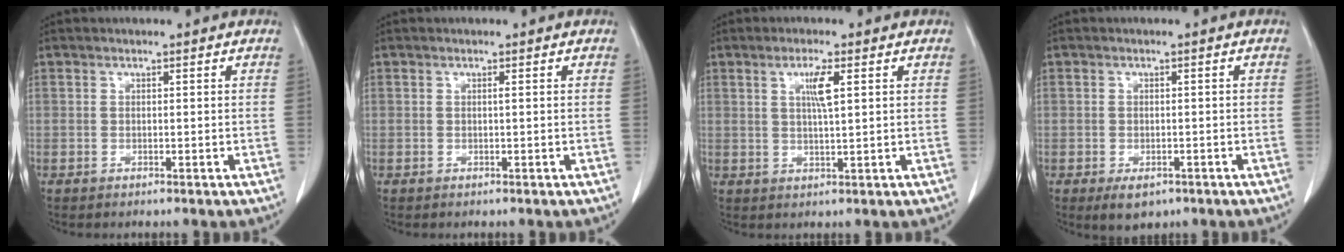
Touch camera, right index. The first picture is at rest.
{"total": 0.0}
{"total": 3.8, "force": [1.3, 0.1, 3.6], "torque": [-0.066, -0.001, 0.023]}
{"total": 3.5, "force": [-2.0, 2.1, 2.0], "torque": [-0.029, -0.003, -0.020]}